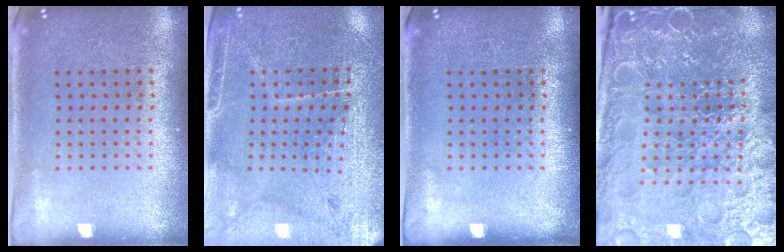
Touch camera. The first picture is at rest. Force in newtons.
{"total": 3.1, "press": 3.0, "slide": 1.0}
{"total": 0.0}
{"total": 5.2, "press": 4.9, "slide": 1.7}